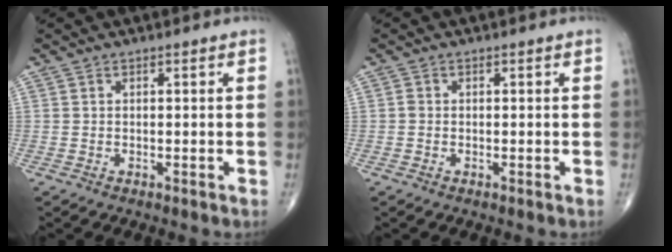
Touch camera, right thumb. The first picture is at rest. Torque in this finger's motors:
{"motor_torque": [-0.08, -0.10, 0.16, 0.04, -0.02]}